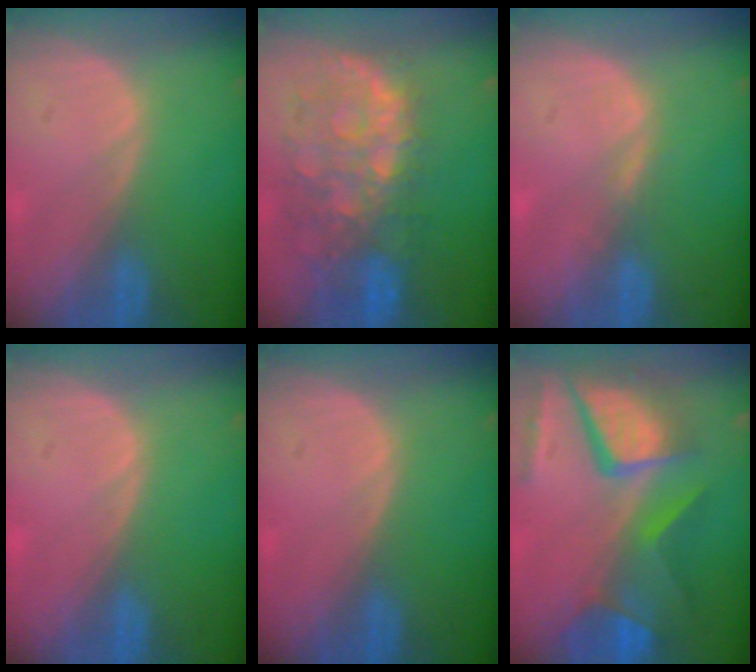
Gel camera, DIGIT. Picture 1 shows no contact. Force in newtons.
{"total": 11.3, "press": 9.9, "slide": 5.6}
{"total": 1.1, "press": 1.1, "slide": 0.2}
{"total": 0.0}
{"total": 0.0}
{"total": 12.1, "press": 9.9, "slide": 7.0}